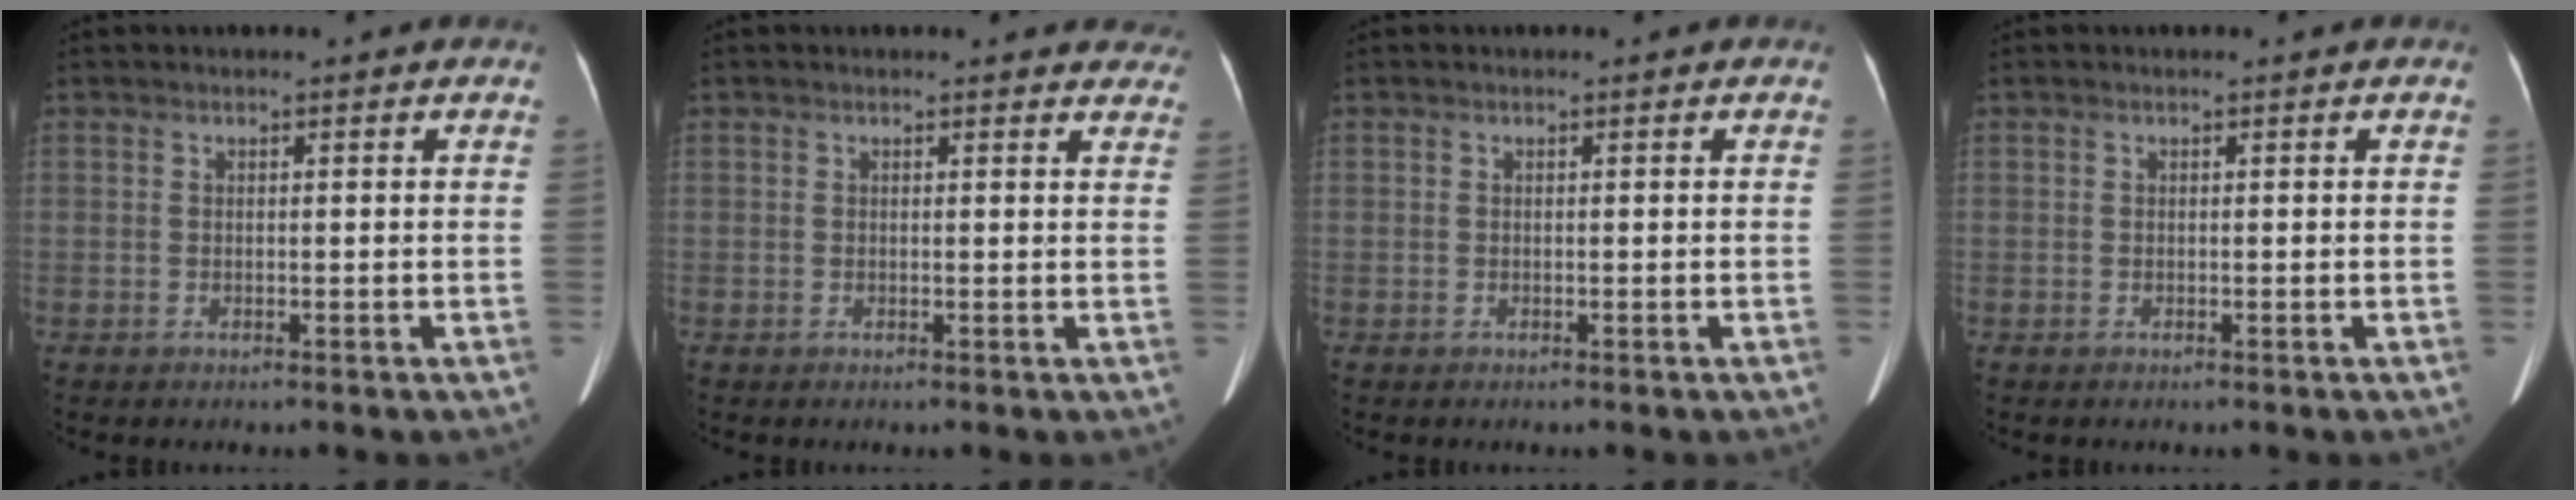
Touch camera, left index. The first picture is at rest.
{"total": 6.1, "force": [5.8, 1.9, 0.8], "torque": [0.019, -0.008, 0.031]}
{"total": 0.0}
{"total": 0.0}